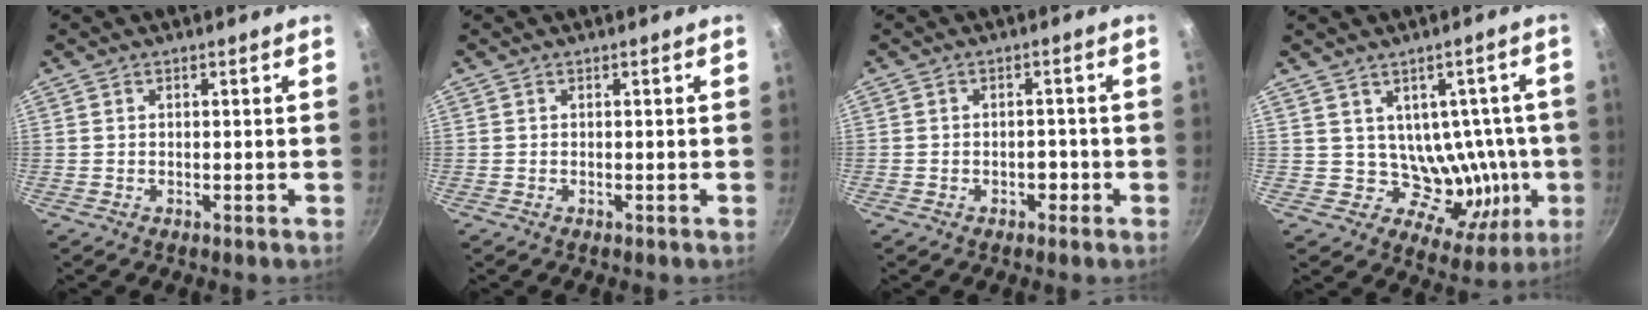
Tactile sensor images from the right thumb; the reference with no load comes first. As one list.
[{"total": 0.0}, {"total": 2.3, "force": [-1.1, 1.7, 1.2], "torque": [-0.006, 0.018, -0.011]}, {"total": 11.9, "force": [1.0, 10.1, 6.3], "torque": [-0.039, -0.015, 0.029]}]